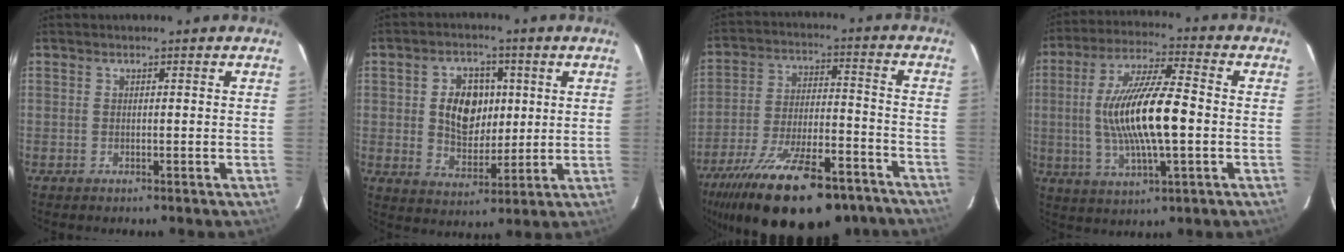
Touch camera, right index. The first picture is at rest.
{"total": 9.7, "force": [1.6, 7.1, 6.5], "torque": [-0.117, 0.010, 0.034]}
{"total": 27.7, "force": [-20.5, 9.7, 15.9], "torque": [-0.291, -0.039, -0.298]}
{"total": 15.8, "force": [-1.0, 3.6, 15.3], "torque": [-0.294, 0.002, -0.016]}